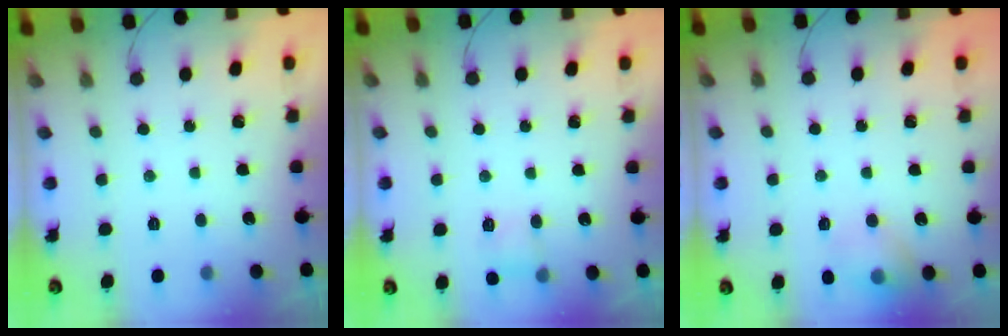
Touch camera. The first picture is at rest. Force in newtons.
{"total": 4.0, "press": 3.8, "slide": 1.2}
{"total": 9.0, "press": 8.9, "slide": 1.7}